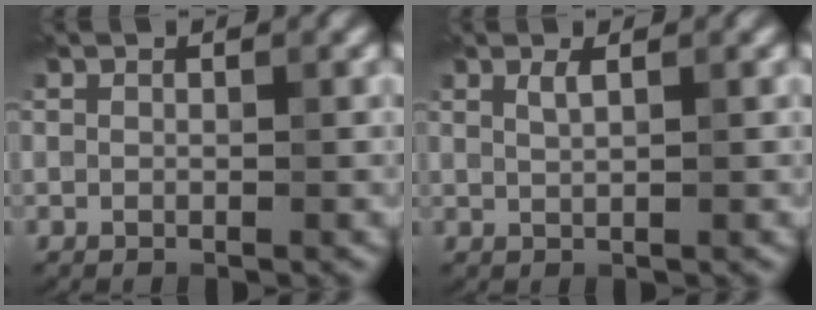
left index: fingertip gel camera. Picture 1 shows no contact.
{"total": 1.0, "force": [0.8, 0.0, 0.7], "torque": [-0.015, 0.001, 0.014]}